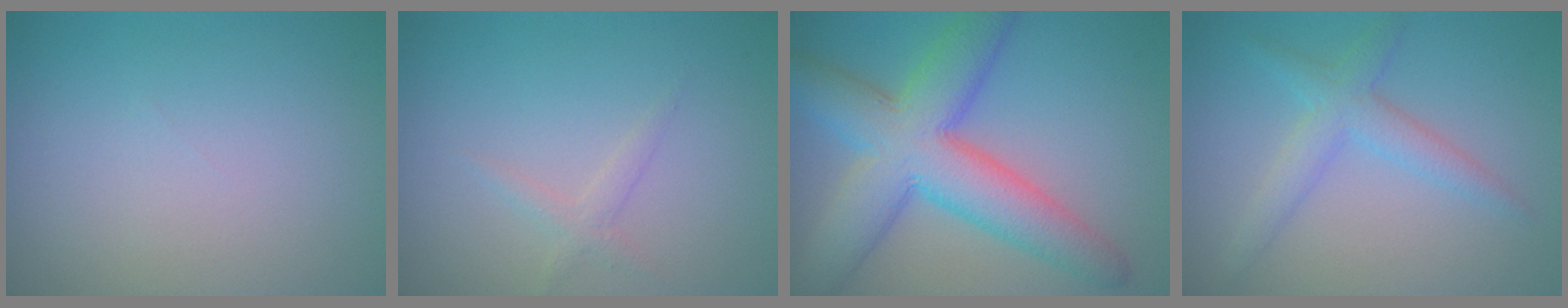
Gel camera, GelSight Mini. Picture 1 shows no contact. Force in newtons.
{"total": 1.2, "press": 1.2, "slide": 0.1}
{"total": 9.4, "press": 9.3, "slide": 0.5}
{"total": 3.0, "press": 3.0, "slide": 0.0}